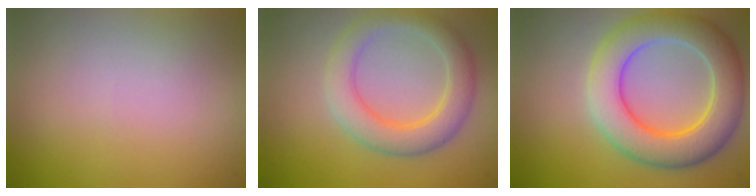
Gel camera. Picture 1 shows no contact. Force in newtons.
{"total": 4.5, "press": 4.5, "slide": 0.3}
{"total": 7.4, "press": 7.4, "slide": 0.5}